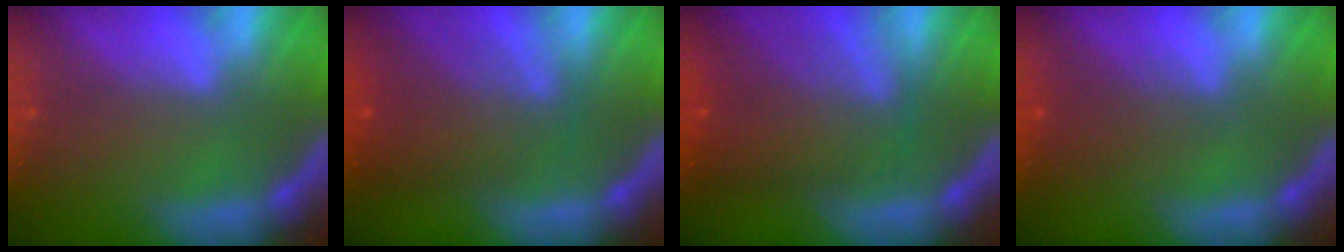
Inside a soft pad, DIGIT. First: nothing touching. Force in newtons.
{"total": 6.0}
{"total": 7.0}
{"total": 2.5}